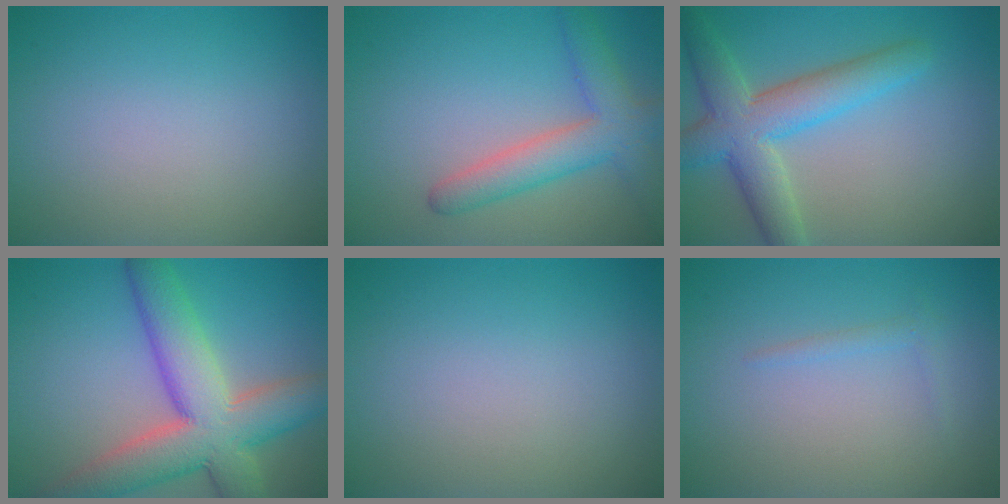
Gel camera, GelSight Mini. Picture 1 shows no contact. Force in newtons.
{"total": 4.7, "press": 4.7, "slide": 0.2}
{"total": 6.3, "press": 6.3, "slide": 0.3}
{"total": 10.0, "press": 10.0, "slide": 0.7}
{"total": 0.0}
{"total": 0.9, "press": 0.9, "slide": 0.0}